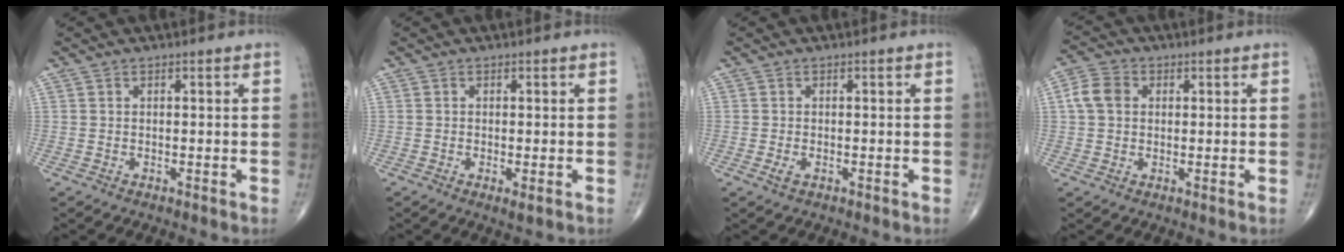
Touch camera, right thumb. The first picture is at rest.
{"total": 1.4, "force": [-0.5, 0.2, 1.3], "torque": [-0.025, -0.007, -0.010]}
{"total": 1.4, "force": [-0.6, 0.7, 1.1], "torque": [-0.022, 0.000, -0.010]}
{"total": 5.3, "force": [0.9, 4.2, 3.2], "torque": [-0.060, 0.012, 0.012]}